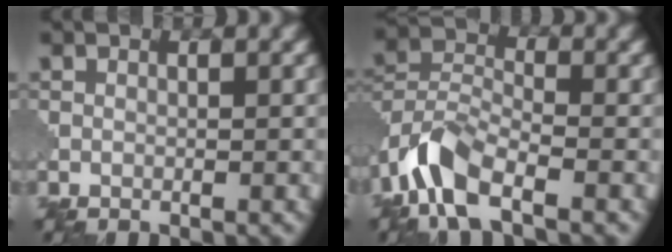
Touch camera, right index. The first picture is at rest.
{"total": 6.1, "force": [-4.1, 2.4, 3.9], "torque": [-0.078, 0.000, -0.091]}